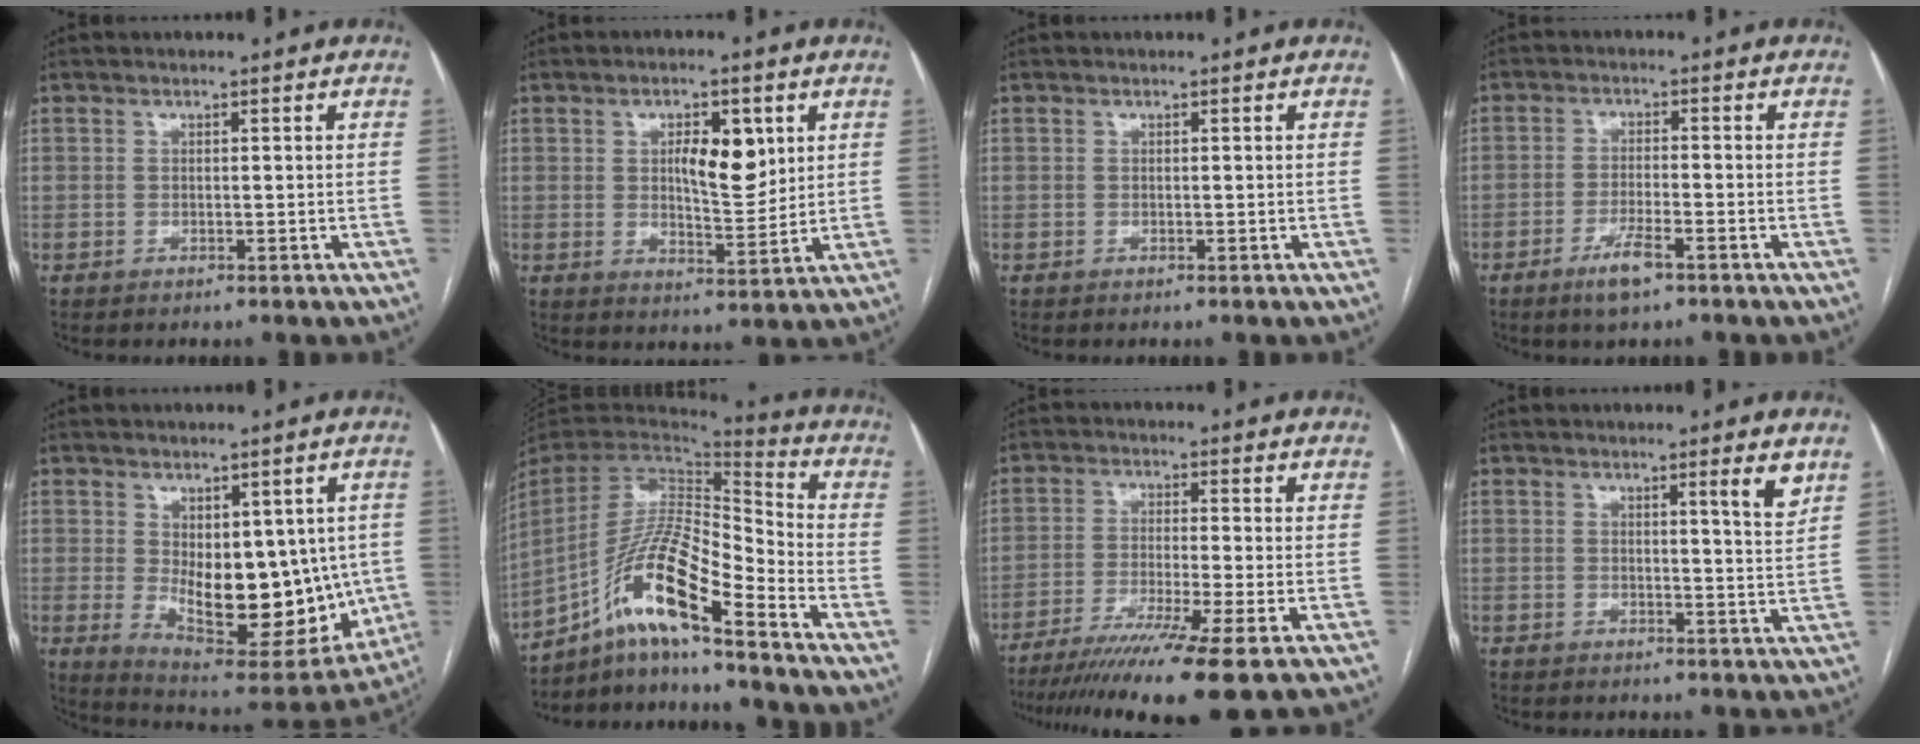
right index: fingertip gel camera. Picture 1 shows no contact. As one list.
[{"total": 7.5, "force": [2.4, 2.8, 6.6], "torque": [-0.104, 0.000, 0.042]}, {"total": 0.0}, {"total": 4.7, "force": [-3.0, 0.7, 3.5], "torque": [-0.070, -0.005, -0.053]}, {"total": 18.7, "force": [-1.5, 9.0, 16.2], "torque": [-0.228, -0.015, 0.005]}, {"total": 15.8, "force": [-10.5, 1.3, 11.7], "torque": [-0.232, 0.008, -0.189]}, {"total": 13.5, "force": [-9.5, -1.6, 9.5], "torque": [-0.154, -0.041, -0.152]}, {"total": 3.7, "force": [2.3, -0.2, 2.9], "torque": [-0.038, -0.016, 0.030]}]